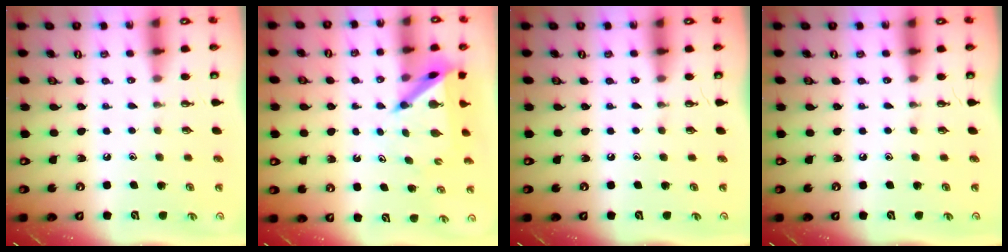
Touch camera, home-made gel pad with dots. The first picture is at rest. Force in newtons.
{"total": 7.1, "press": 7.1, "slide": 0.7}
{"total": 0.0}
{"total": 0.0}